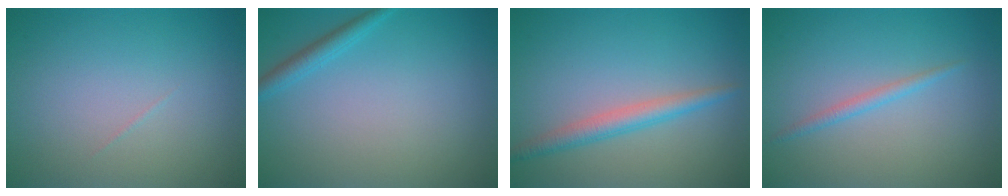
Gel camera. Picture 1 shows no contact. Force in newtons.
{"total": 1.6, "press": 1.6, "slide": 0.1}
{"total": 2.6, "press": 2.6, "slide": 0.0}
{"total": 0.9, "press": 0.9, "slide": 0.1}